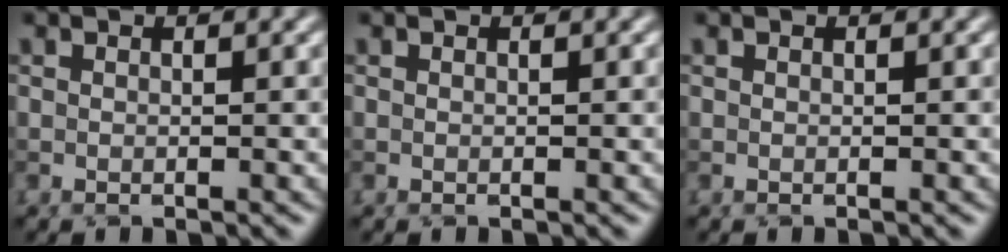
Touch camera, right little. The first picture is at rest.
{"total": 0.0}
{"total": 0.0}